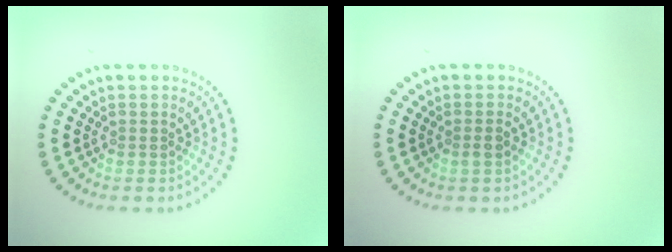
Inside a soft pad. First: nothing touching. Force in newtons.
{"total": 1.0, "press": 0.8, "slide": 0.5}